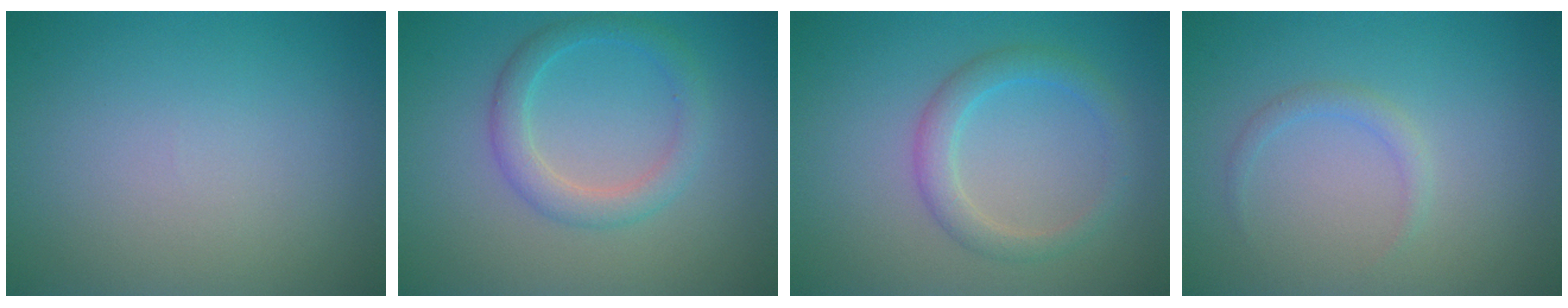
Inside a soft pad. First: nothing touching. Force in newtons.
{"total": 2.8, "press": 2.8, "slide": 0.0}
{"total": 2.7, "press": 2.7, "slide": 0.1}
{"total": 1.0, "press": 1.0, "slide": 0.0}